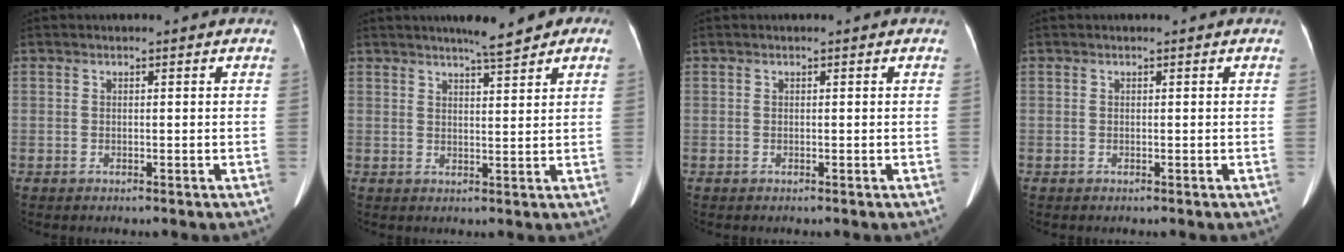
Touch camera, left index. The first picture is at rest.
{"total": 4.8, "force": [3.7, 0.6, 3.0], "torque": [-0.040, 0.009, 0.051]}
{"total": 0.0}
{"total": 0.0}